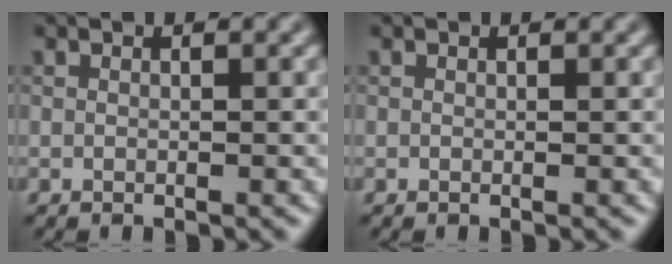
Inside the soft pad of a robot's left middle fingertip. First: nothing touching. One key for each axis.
{"total": 0.0}